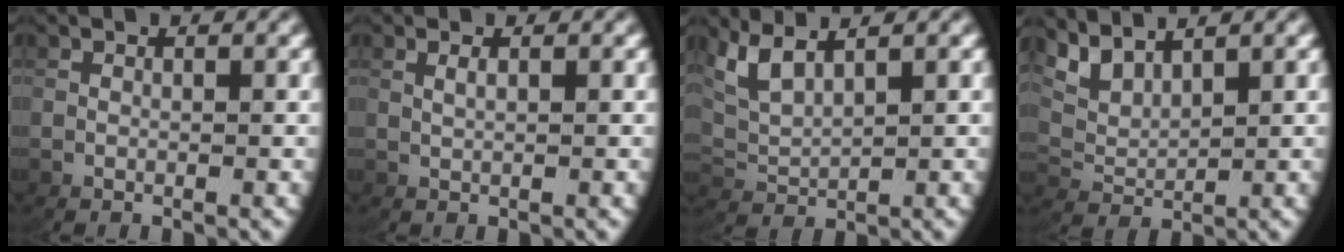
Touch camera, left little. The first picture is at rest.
{"total": 1.0, "force": [0.6, -0.6, 0.5], "torque": [-0.008, 0.002, 0.017]}
{"total": 4.2, "force": [2.2, 2.3, 2.7], "torque": [-0.082, -0.005, 0.050]}
{"total": 3.8, "force": [2.6, 1.8, 2.1], "torque": [-0.061, -0.004, 0.056]}